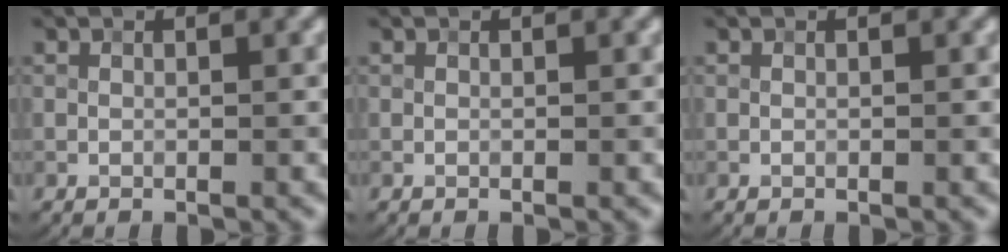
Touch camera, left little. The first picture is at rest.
{"total": 0.0}
{"total": 0.0}